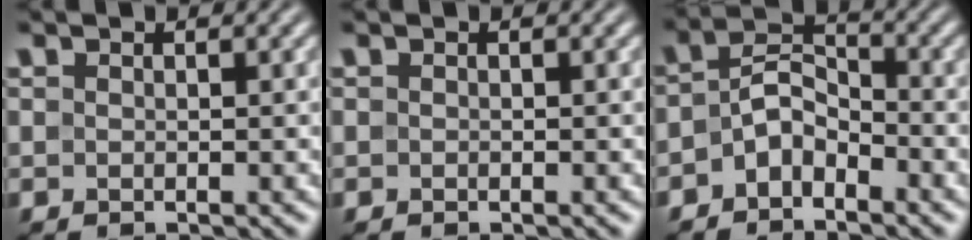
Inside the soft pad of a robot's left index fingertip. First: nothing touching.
{"total": 0.0}
{"total": 3.5, "force": [-2.0, 2.0, 2.0], "torque": [-0.039, 0.011, -0.044]}